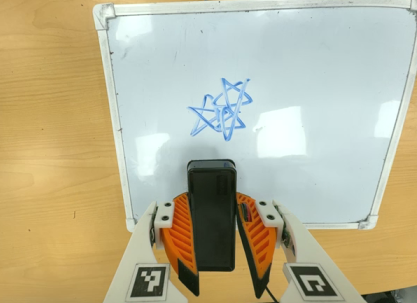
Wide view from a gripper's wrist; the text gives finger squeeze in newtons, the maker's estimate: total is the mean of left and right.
{"total": 9.4, "left": 7.6, "right": 11.2}